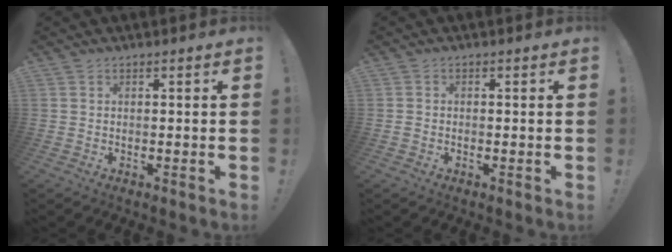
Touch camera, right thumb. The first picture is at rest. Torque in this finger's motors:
{"motor_torque": [-0.17, 0.32, 0.15, -0.42, 0.00]}